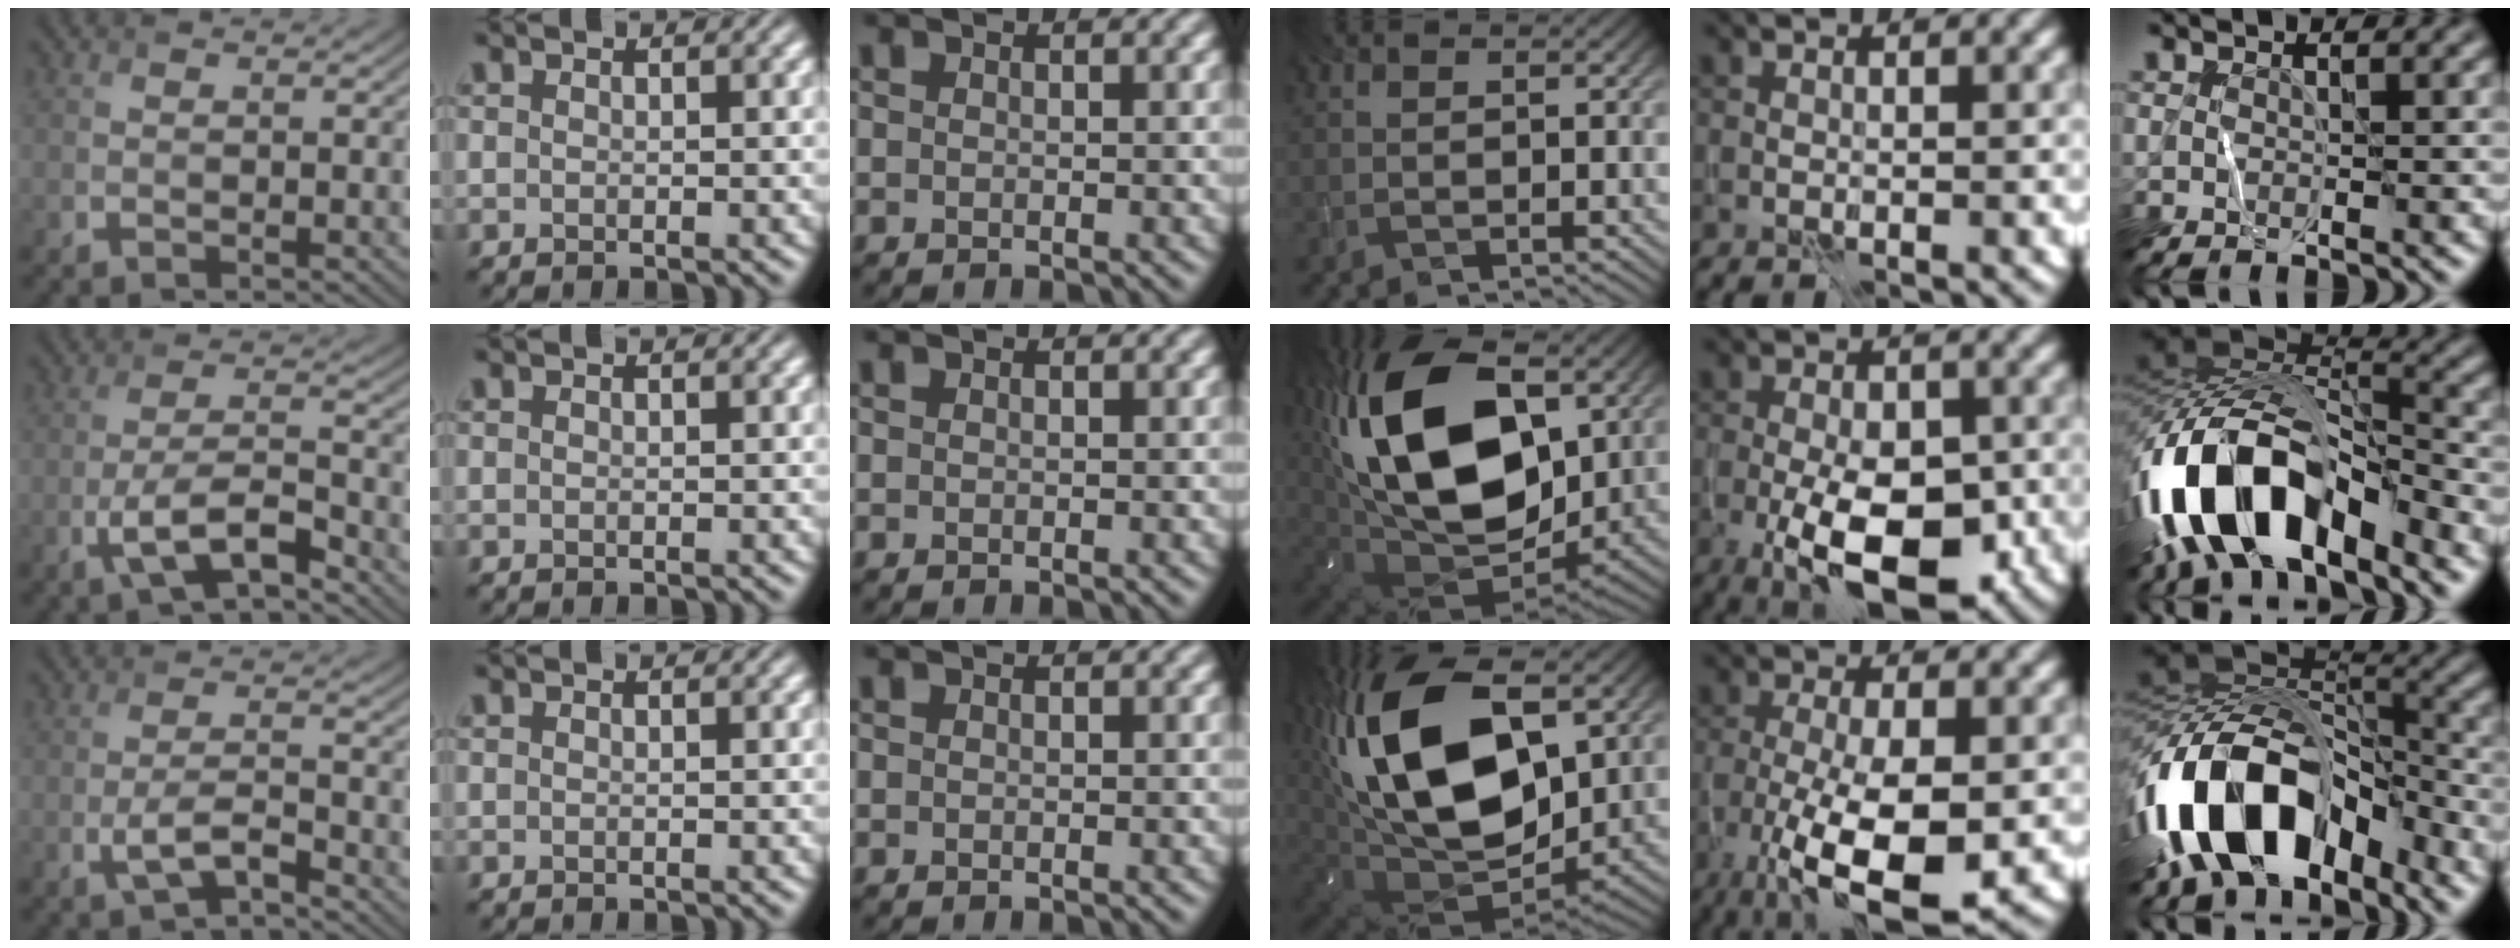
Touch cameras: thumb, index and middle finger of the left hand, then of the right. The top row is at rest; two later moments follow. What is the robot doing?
{"motion": "wipe", "object": "whiteboard"}